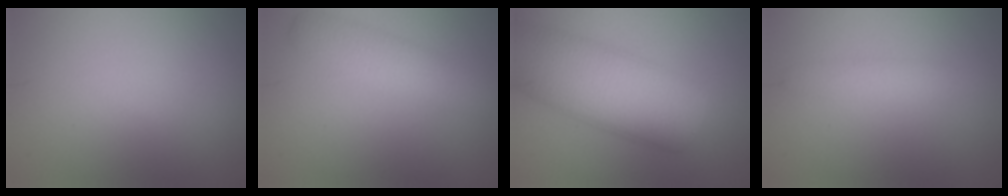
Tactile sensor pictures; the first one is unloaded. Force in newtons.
{"total": 4.1, "press": 4.1, "slide": 0.1}
{"total": 11.1, "press": 11.1, "slide": 0.5}
{"total": 2.0, "press": 2.0, "slide": 0.1}